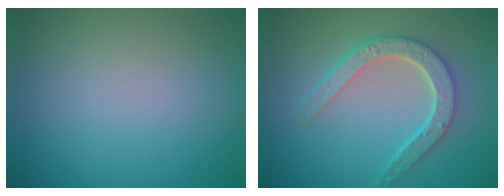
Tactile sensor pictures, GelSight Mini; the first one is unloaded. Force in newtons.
{"total": 4.5, "press": 3.6, "slide": 2.8}